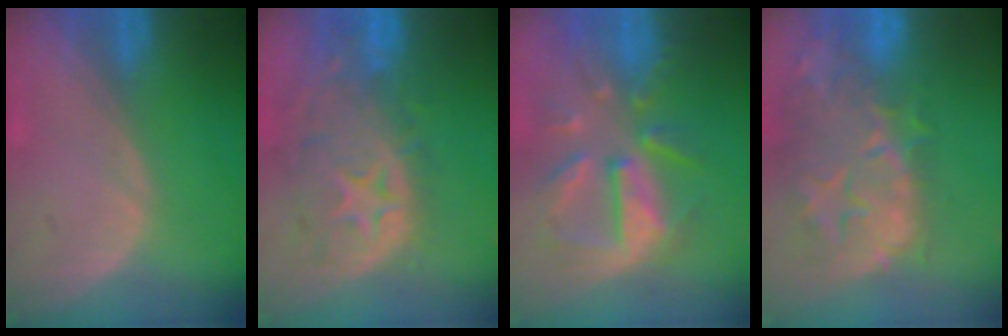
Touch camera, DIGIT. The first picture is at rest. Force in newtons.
{"total": 12.3, "press": 10.5, "slide": 6.5}
{"total": 10.7, "press": 9.5, "slide": 5.0}
{"total": 14.4, "press": 11.8, "slide": 8.2}